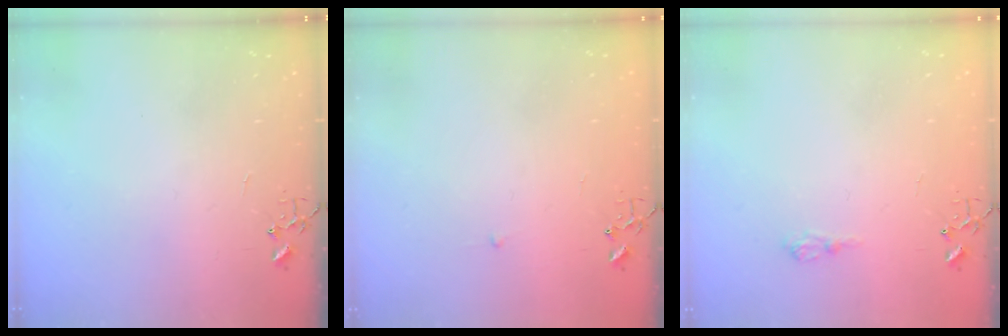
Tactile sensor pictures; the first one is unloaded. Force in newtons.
{"total": 2.3, "press": 2.3, "slide": 0.3}
{"total": 6.5, "press": 6.5, "slide": 0.9}